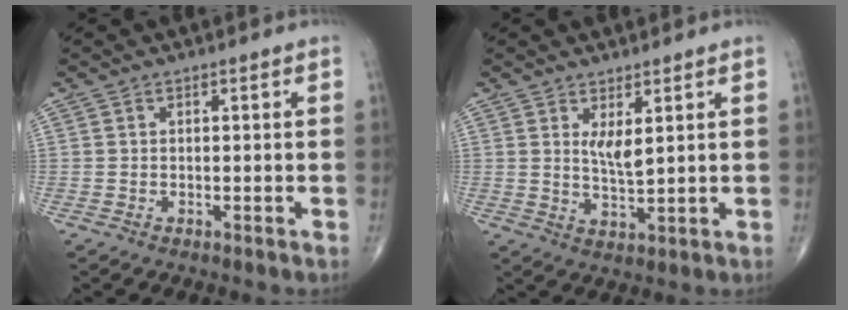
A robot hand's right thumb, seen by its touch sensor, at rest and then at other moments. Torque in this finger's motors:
{"motor_torque": [0.05, 0.33, -0.01, -0.23, 0.14]}